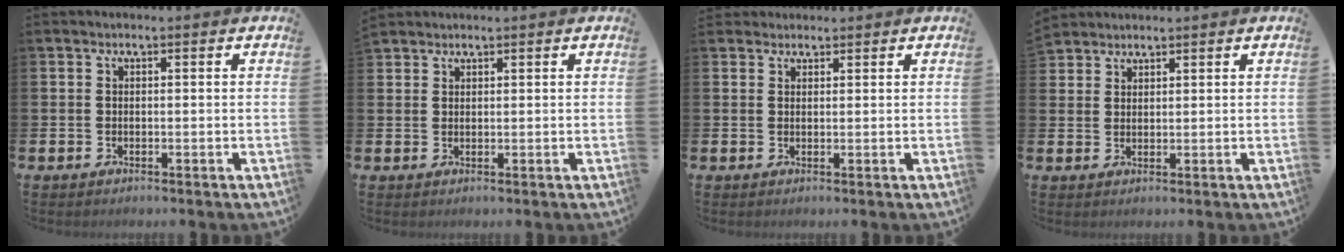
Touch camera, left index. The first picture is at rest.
{"total": 1.7, "force": [1.6, 0.5, -0.1], "torque": [0.010, -0.003, 0.029]}
{"total": 2.0, "force": [1.8, 0.8, -0.1], "torque": [0.009, -0.002, 0.032]}
{"total": 2.6, "force": [2.5, 0.6, -0.4], "torque": [0.013, -0.011, 0.047]}